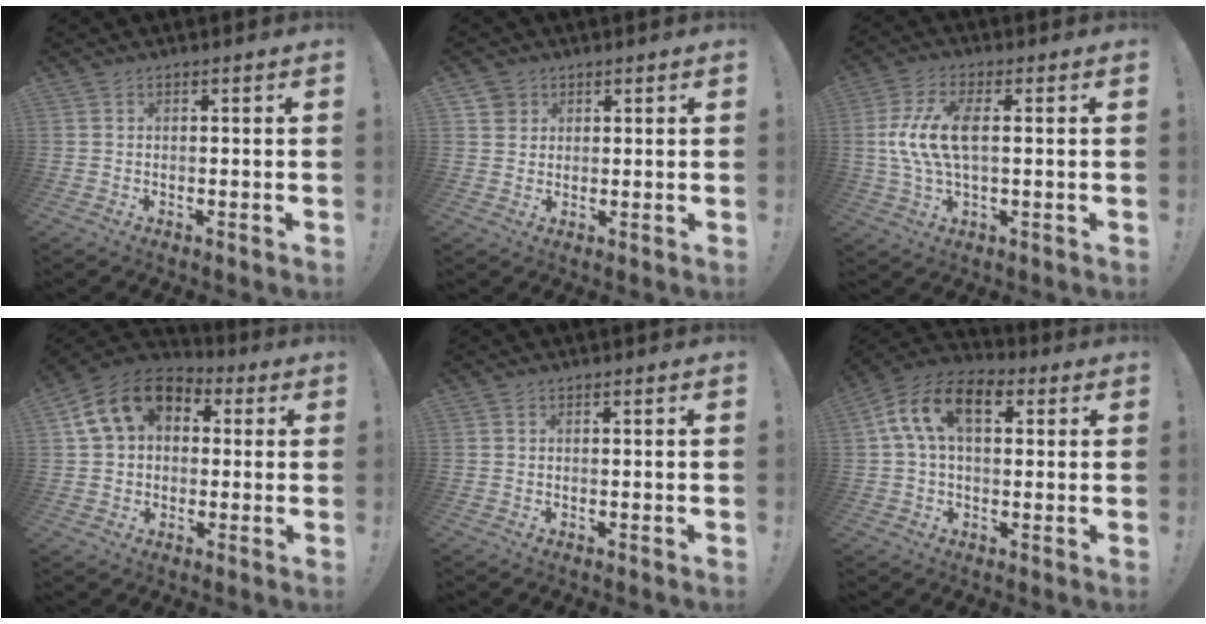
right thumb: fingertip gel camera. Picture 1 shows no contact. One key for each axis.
{"total": 3.5, "fx": 1.9, "fy": 2.9, "fz": 0.3, "tx": -0.006, "ty": -0.005, "tz": 0.034}
{"total": 12.6, "fx": 0.8, "fy": 6.0, "fz": 11.1, "tx": -0.214, "ty": -0.001, "tz": 0.017}
{"total": 14.2, "fx": 4.6, "fy": 10.6, "fz": 8.3, "tx": -0.126, "ty": -0.002, "tz": 0.090}
{"total": 0.0}
{"total": 13.8, "fx": 4.3, "fy": 8.0, "fz": 10.4, "tx": -0.180, "ty": 0.005, "tz": 0.077}